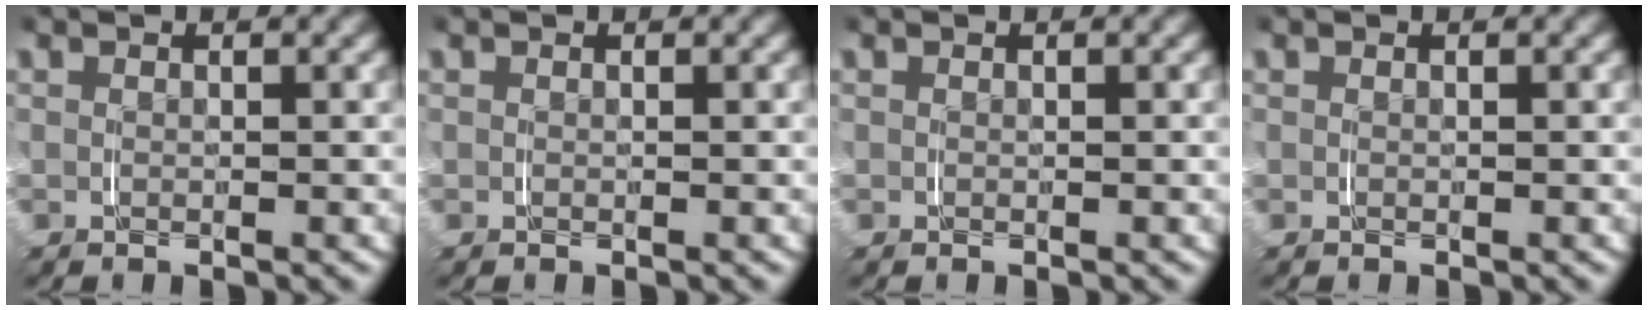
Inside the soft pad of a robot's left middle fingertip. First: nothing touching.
{"total": 0.0}
{"total": 0.0}
{"total": 0.0}